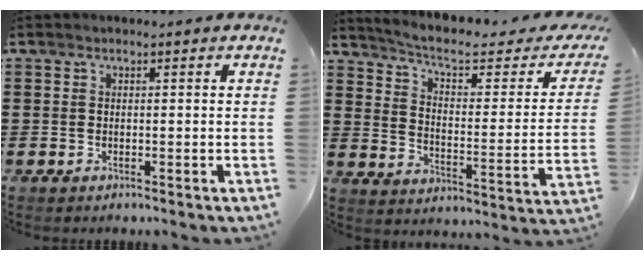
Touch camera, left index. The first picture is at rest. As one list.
[{"total": 5.8, "force": [4.2, 1.0, 3.8], "torque": [-0.094, -0.026, 0.066]}]